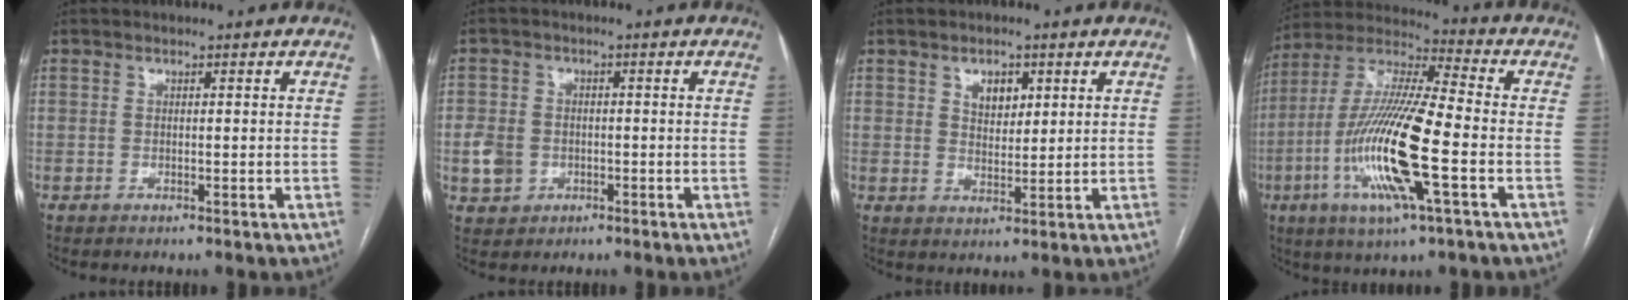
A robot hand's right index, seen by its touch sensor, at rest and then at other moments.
{"total": 8.3, "force": [-2.3, 7.4, 3.1], "torque": [-0.098, 0.013, -0.023]}
{"total": 4.1, "force": [1.8, 2.4, 2.8], "torque": [-0.045, 0.003, 0.033]}
{"total": 18.8, "force": [-5.3, 2.1, 17.9], "torque": [-0.375, -0.013, -0.098]}